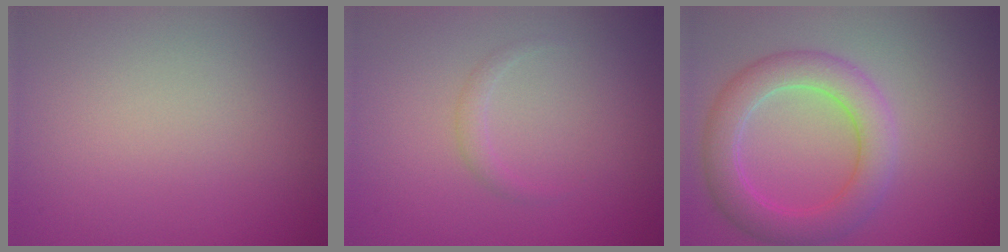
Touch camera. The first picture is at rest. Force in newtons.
{"total": 0.8, "press": 0.8, "slide": 0.0}
{"total": 5.0, "press": 5.0, "slide": 0.1}